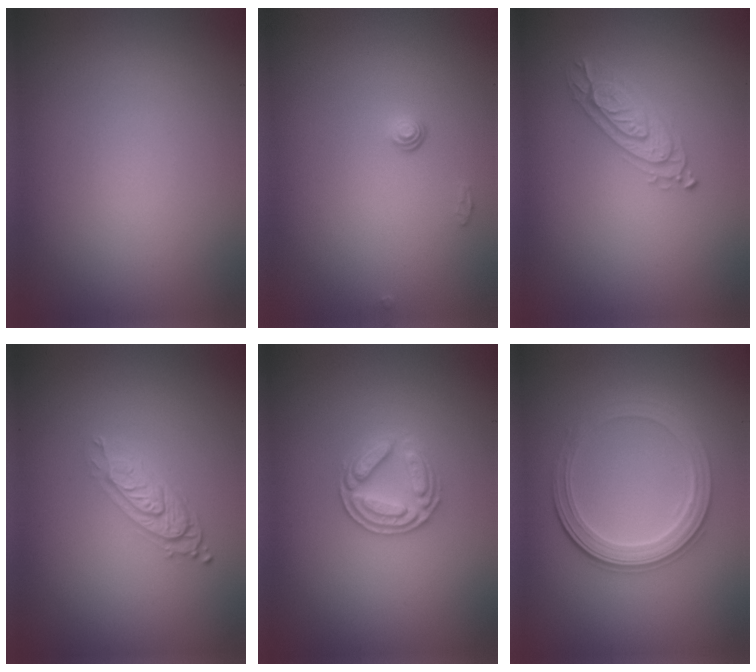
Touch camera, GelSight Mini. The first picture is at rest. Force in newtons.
{"total": 0.8, "press": 0.5, "slide": 0.6}
{"total": 2.4, "press": 2.4, "slide": 0.3}
{"total": 3.2, "press": 2.3, "slide": 2.3}
{"total": 3.1, "press": 2.9, "slide": 1.2}
{"total": 4.0, "press": 3.4, "slide": 2.1}